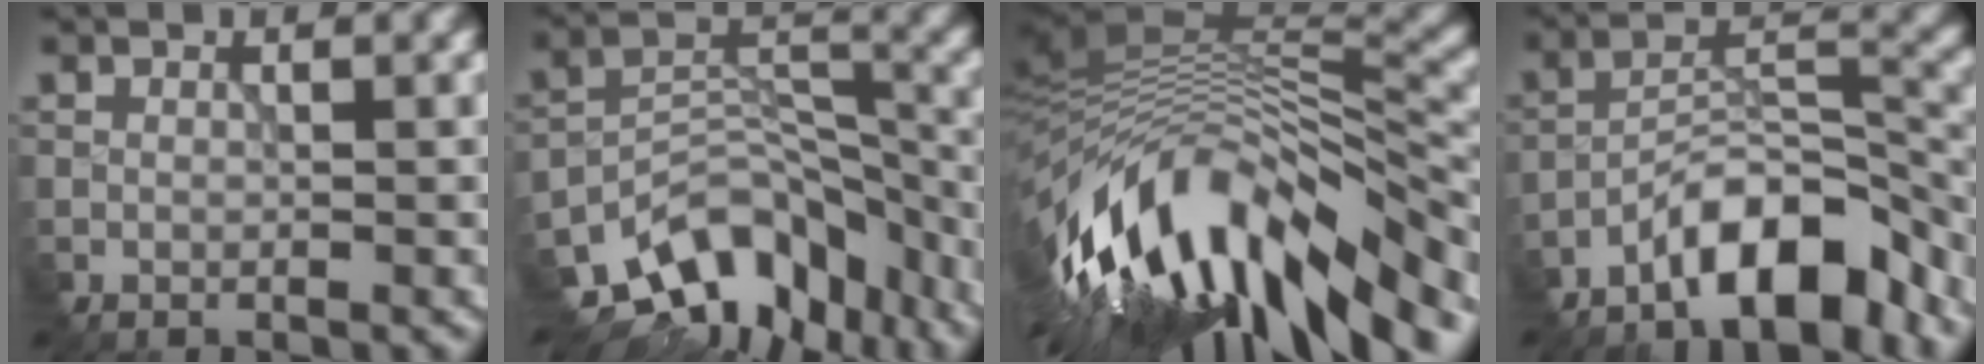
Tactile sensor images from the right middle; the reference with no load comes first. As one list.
[{"total": 9.9, "force": [-7.3, 5.2, 4.2], "torque": [-0.063, 0.001, -0.126]}, {"total": 14.9, "force": [-7.4, 5.7, 11.7], "torque": [-0.213, 0.016, -0.125]}, {"total": 7.6, "force": [-5.8, 2.2, 4.4], "torque": [-0.063, 0.018, -0.101]}]